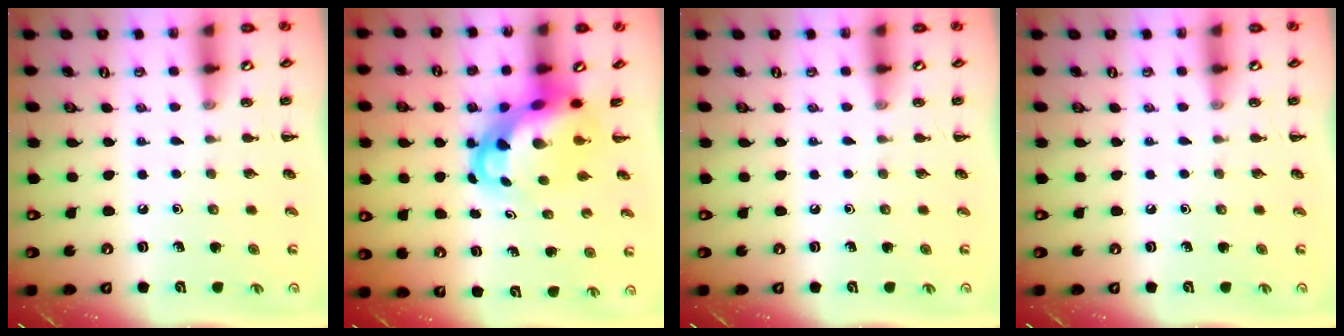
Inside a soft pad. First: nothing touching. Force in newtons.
{"total": 6.1, "press": 5.9, "slide": 1.4}
{"total": 0.0}
{"total": 0.0}